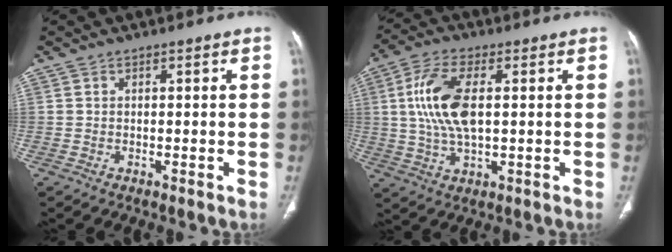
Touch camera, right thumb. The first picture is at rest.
{"total": 12.2, "force": [1.7, 5.5, 10.7], "torque": [-0.229, 0.004, 0.036]}